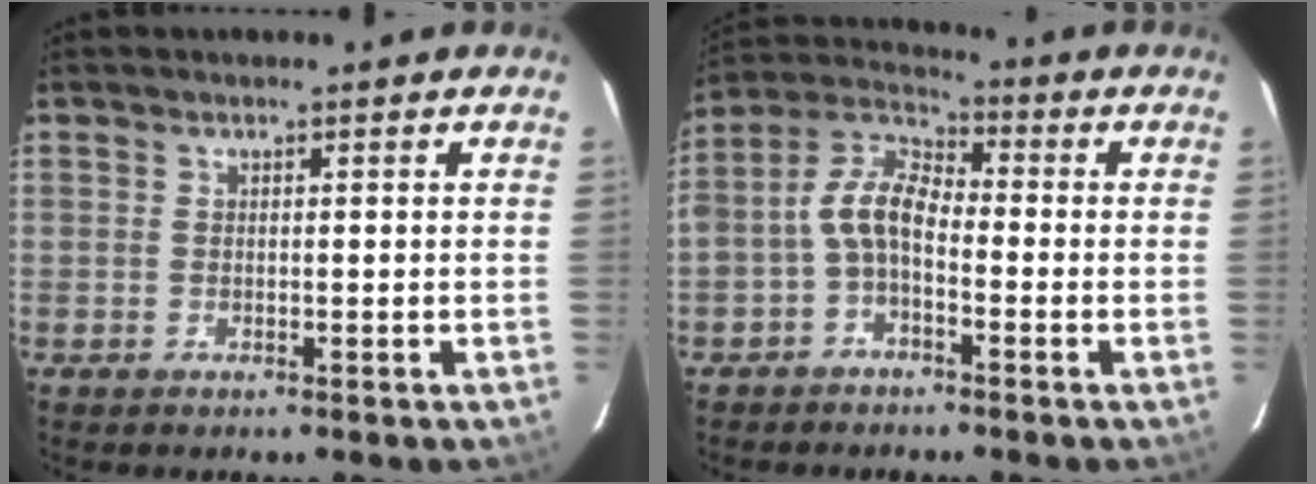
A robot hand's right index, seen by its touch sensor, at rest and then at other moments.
{"total": 7.4, "force": [-2.5, 4.1, 5.7], "torque": [-0.127, 0.022, -0.055]}